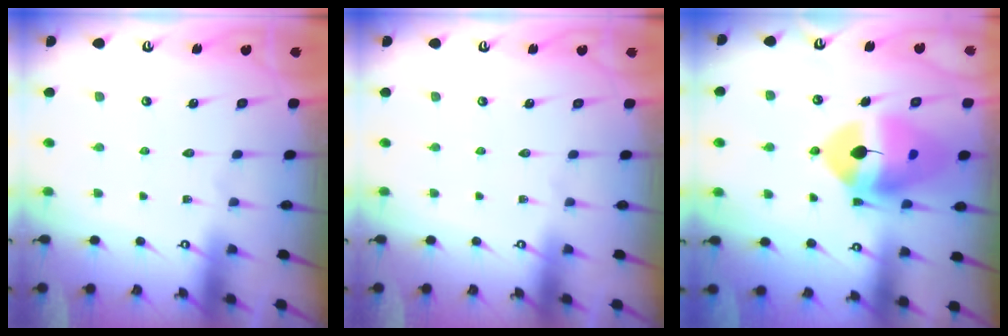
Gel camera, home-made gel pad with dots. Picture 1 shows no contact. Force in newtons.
{"total": 0.0}
{"total": 16.3, "press": 16.1, "slide": 2.1}